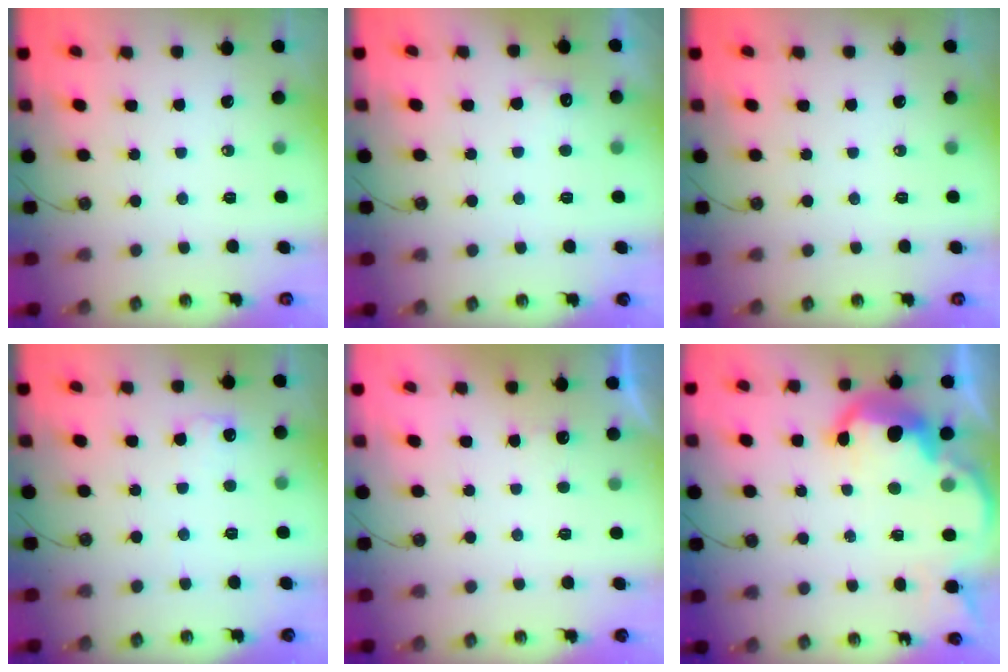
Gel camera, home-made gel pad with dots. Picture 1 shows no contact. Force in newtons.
{"total": 6.9, "press": 6.8, "slide": 1.2}
{"total": 0.0}
{"total": 6.1, "press": 6.1, "slide": 0.3}
{"total": 0.9, "press": 0.6, "slide": 0.7}
{"total": 10.3, "press": 10.3, "slide": 0.9}